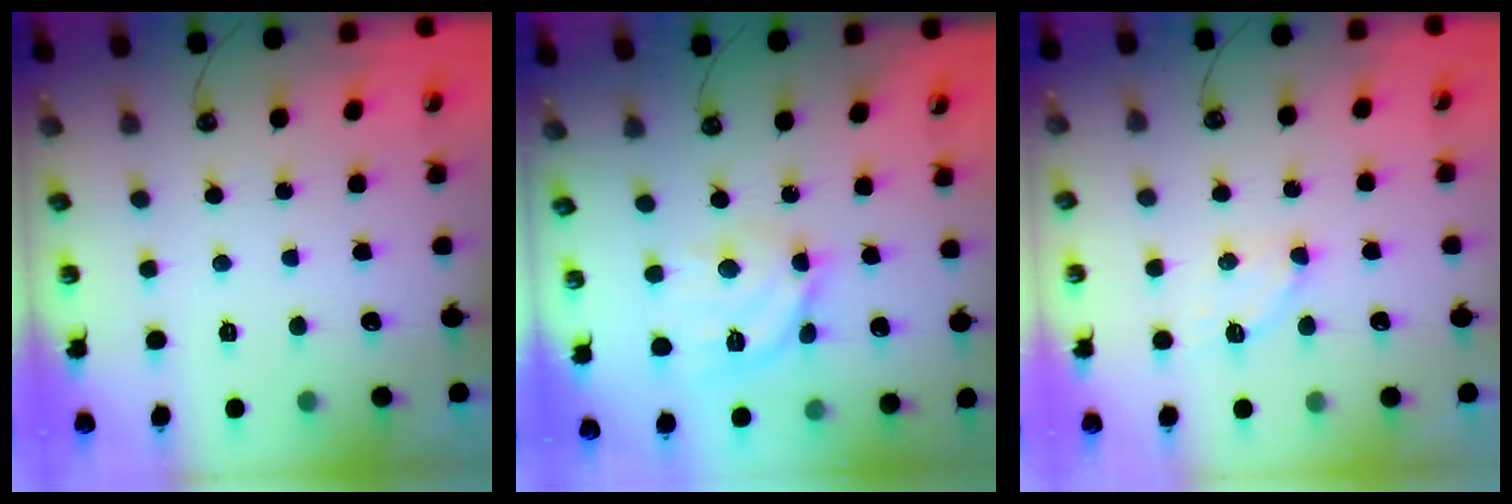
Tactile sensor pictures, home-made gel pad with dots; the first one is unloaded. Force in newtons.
{"total": 13.0, "press": 13.0, "slide": 1.0}
{"total": 6.1, "press": 6.0, "slide": 0.8}